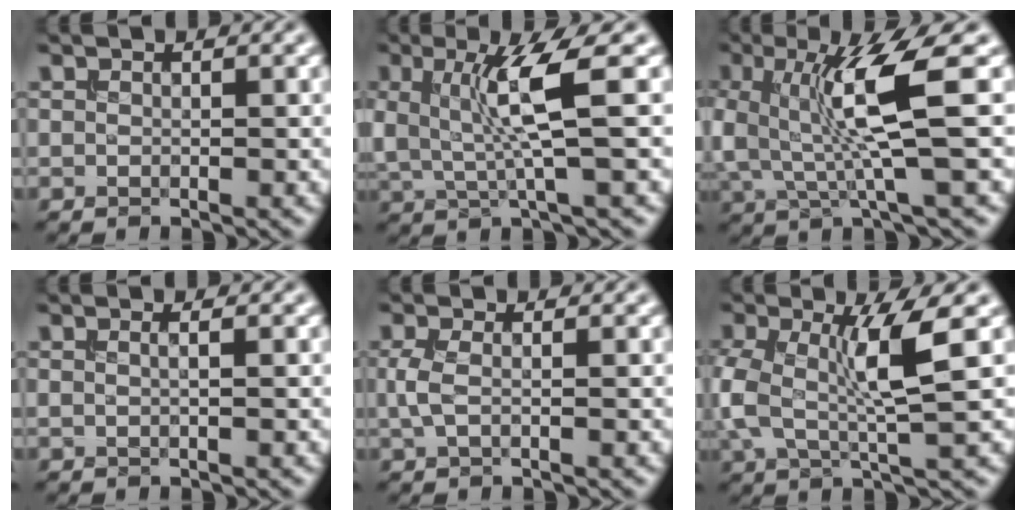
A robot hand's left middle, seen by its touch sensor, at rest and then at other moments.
{"total": 5.1, "force": [0.8, 0.4, 5.0], "torque": [-0.106, -0.004, 0.022]}
{"total": 7.1, "force": [0.6, 1.0, 7.0], "torque": [-0.146, 0.000, 0.014]}
{"total": 1.2, "force": [0.2, 0.5, 1.0], "torque": [-0.009, -0.003, -0.006]}
{"total": 1.8, "force": [0.0, 0.8, 1.6], "torque": [-0.043, 0.001, -0.002]}
{"total": 6.6, "force": [0.7, 1.9, 6.3], "torque": [-0.144, 0.002, 0.010]}